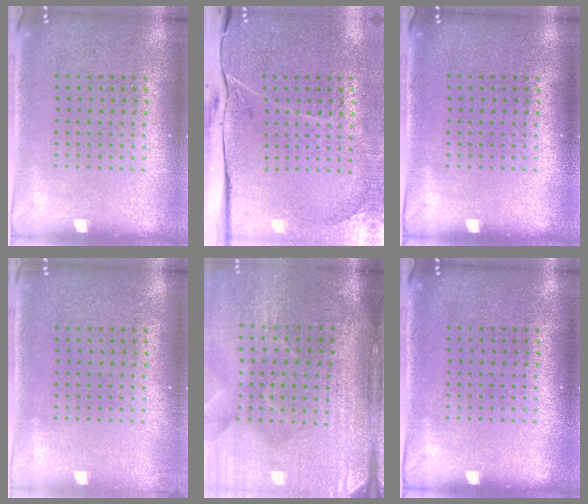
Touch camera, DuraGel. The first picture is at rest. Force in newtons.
{"total": 4.1, "press": 3.4, "slide": 2.3}
{"total": 0.0}
{"total": 0.8, "press": 0.7, "slide": 0.4}
{"total": 4.9, "press": 4.1, "slide": 2.7}
{"total": 0.0}